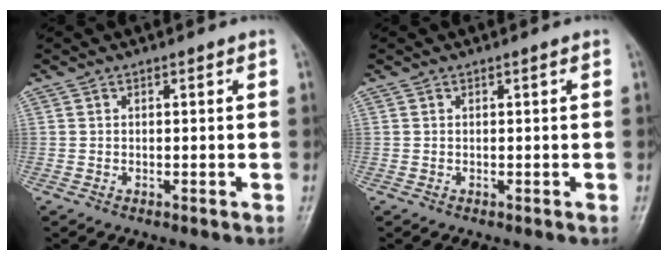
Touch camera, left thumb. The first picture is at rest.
{"total": 0.0}